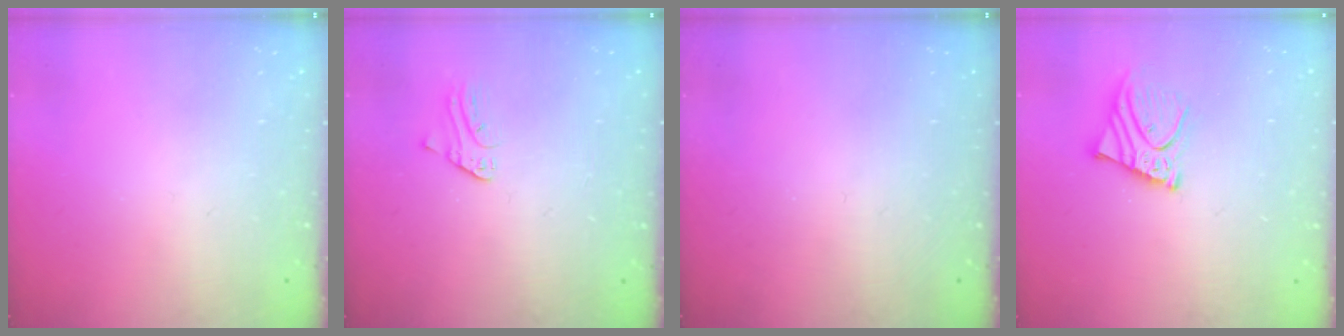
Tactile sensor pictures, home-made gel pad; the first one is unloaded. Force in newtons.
{"total": 2.2, "press": 2.2, "slide": 0.3}
{"total": 0.0}
{"total": 8.6, "press": 8.5, "slide": 0.9}